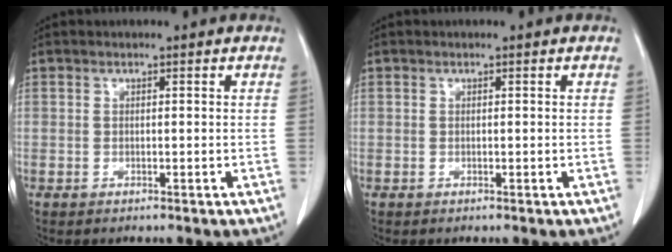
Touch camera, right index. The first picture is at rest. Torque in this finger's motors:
{"motor_torque": [-0.01, 0.00, 0.01, 0.00]}